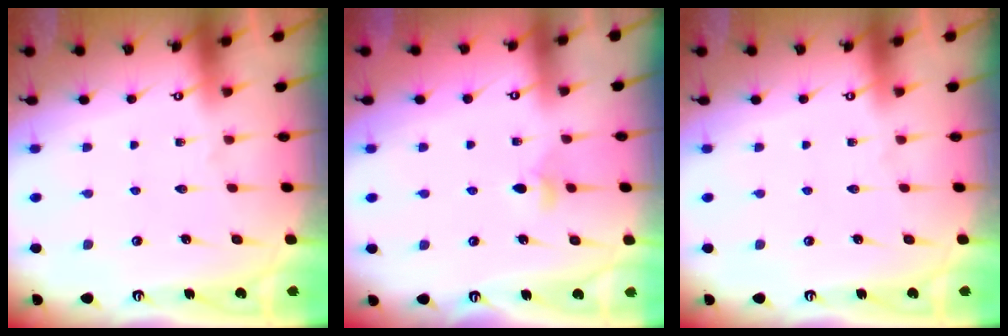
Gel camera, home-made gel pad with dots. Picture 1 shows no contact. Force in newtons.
{"total": 5.2, "press": 5.1, "slide": 0.9}
{"total": 0.0}